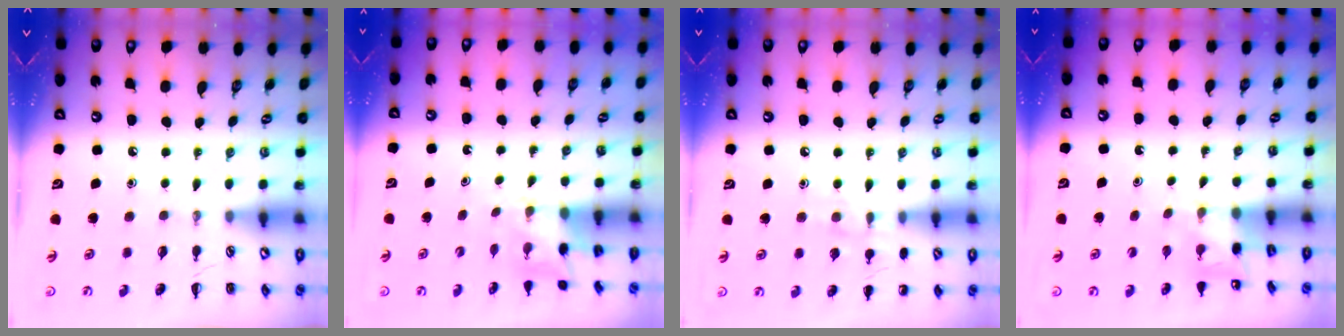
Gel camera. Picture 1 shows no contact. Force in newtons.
{"total": 2.6, "press": 2.5, "slide": 0.6}
{"total": 6.8, "press": 6.5, "slide": 2.1}
{"total": 2.8, "press": 2.7, "slide": 0.9}